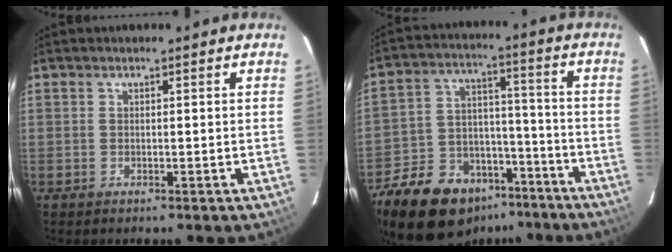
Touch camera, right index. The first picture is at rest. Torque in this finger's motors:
{"motor_torque": [0.87, -1.27, 0.16, 0.00]}